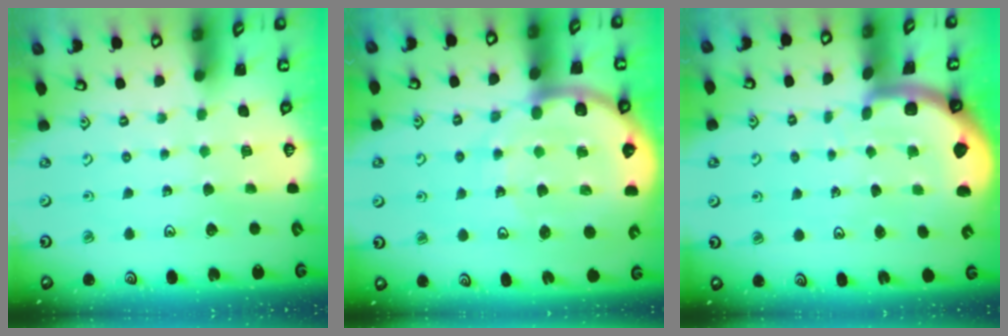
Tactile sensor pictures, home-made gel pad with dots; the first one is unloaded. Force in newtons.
{"total": 13.8, "press": 13.6, "slide": 2.6}
{"total": 3.1, "press": 3.0, "slide": 0.6}